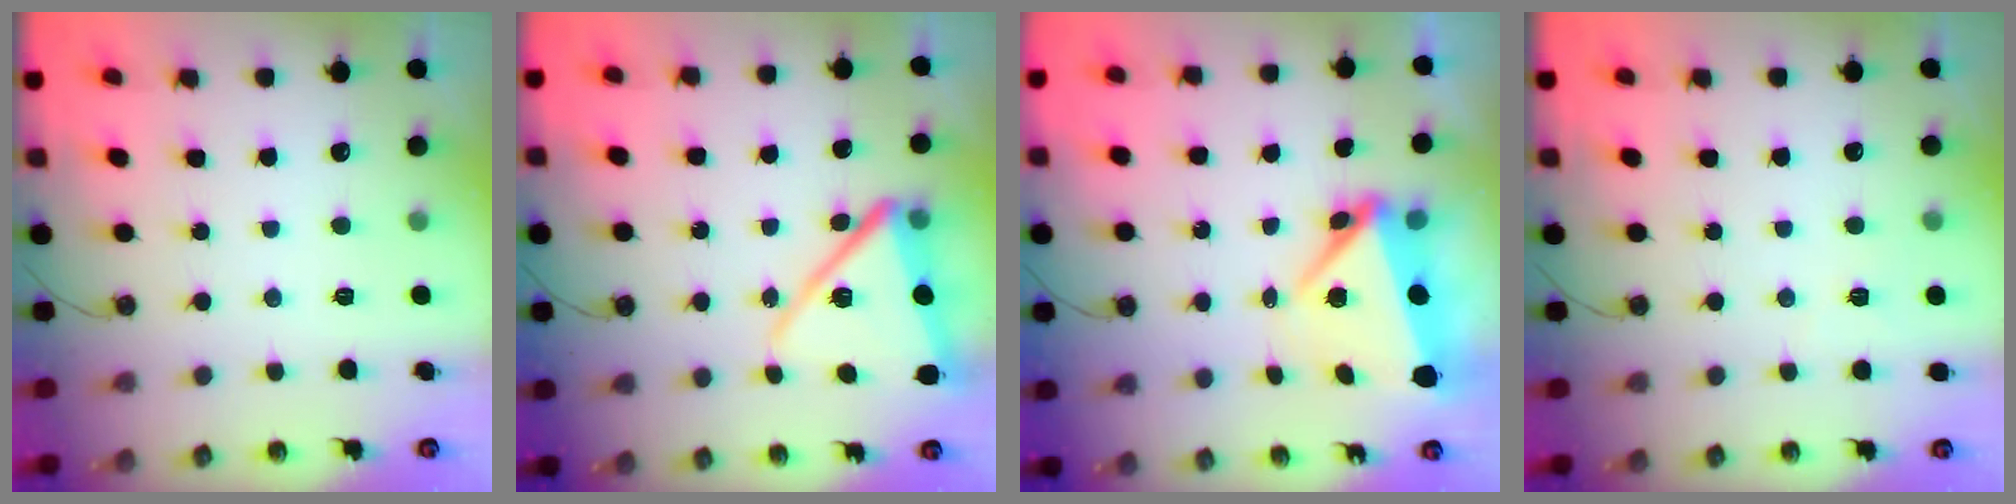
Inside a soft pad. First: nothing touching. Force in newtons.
{"total": 14.8, "press": 14.7, "slide": 1.9}
{"total": 6.4, "press": 6.1, "slide": 1.9}
{"total": 3.0, "press": 2.1, "slide": 2.2}